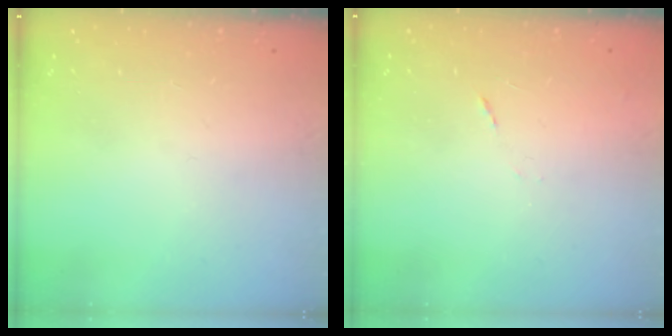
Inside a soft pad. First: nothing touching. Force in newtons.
{"total": 5.3, "press": 5.3, "slide": 0.5}